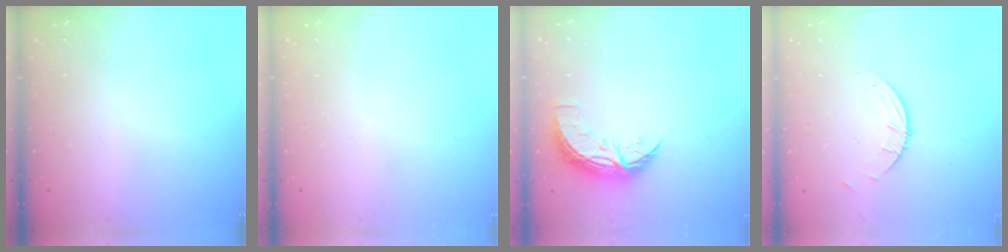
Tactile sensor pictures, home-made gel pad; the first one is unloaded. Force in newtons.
{"total": 0.0}
{"total": 8.6, "press": 8.6, "slide": 0.1}
{"total": 1.9, "press": 1.9, "slide": 0.1}